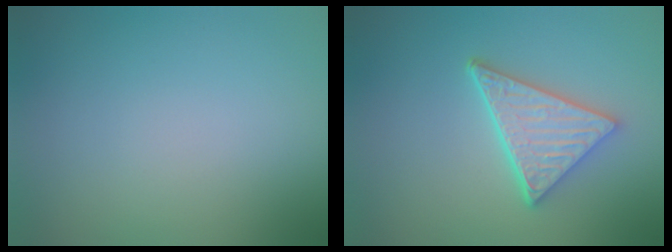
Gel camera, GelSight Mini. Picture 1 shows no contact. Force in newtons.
{"total": 4.9, "press": 3.7, "slide": 3.3}